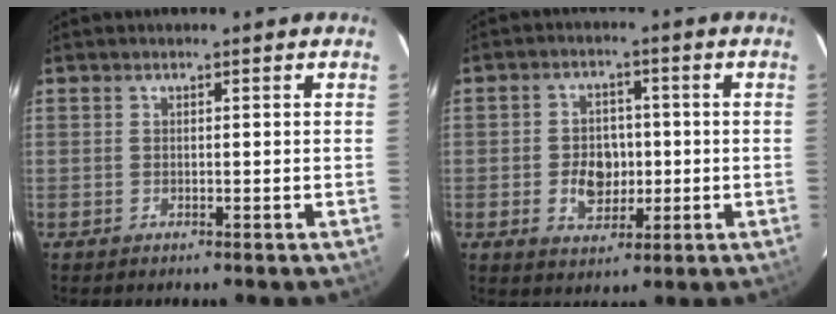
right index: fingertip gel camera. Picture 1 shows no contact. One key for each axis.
{"total": 7.0, "fx": -1.3, "fy": 5.2, "fz": 4.5, "tx": -0.093, "ty": 0.006, "tz": -0.015}